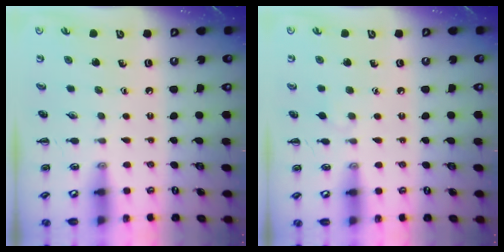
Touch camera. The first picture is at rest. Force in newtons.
{"total": 2.8, "press": 2.5, "slide": 1.1}